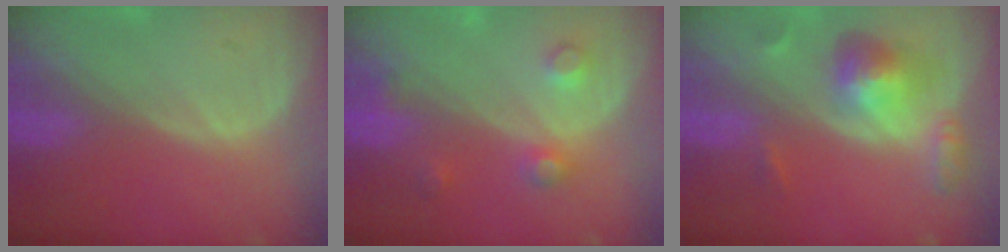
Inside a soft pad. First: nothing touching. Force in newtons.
{"total": 3.6, "press": 3.6, "slide": 0.2}
{"total": 6.4, "press": 5.9, "slide": 2.5}